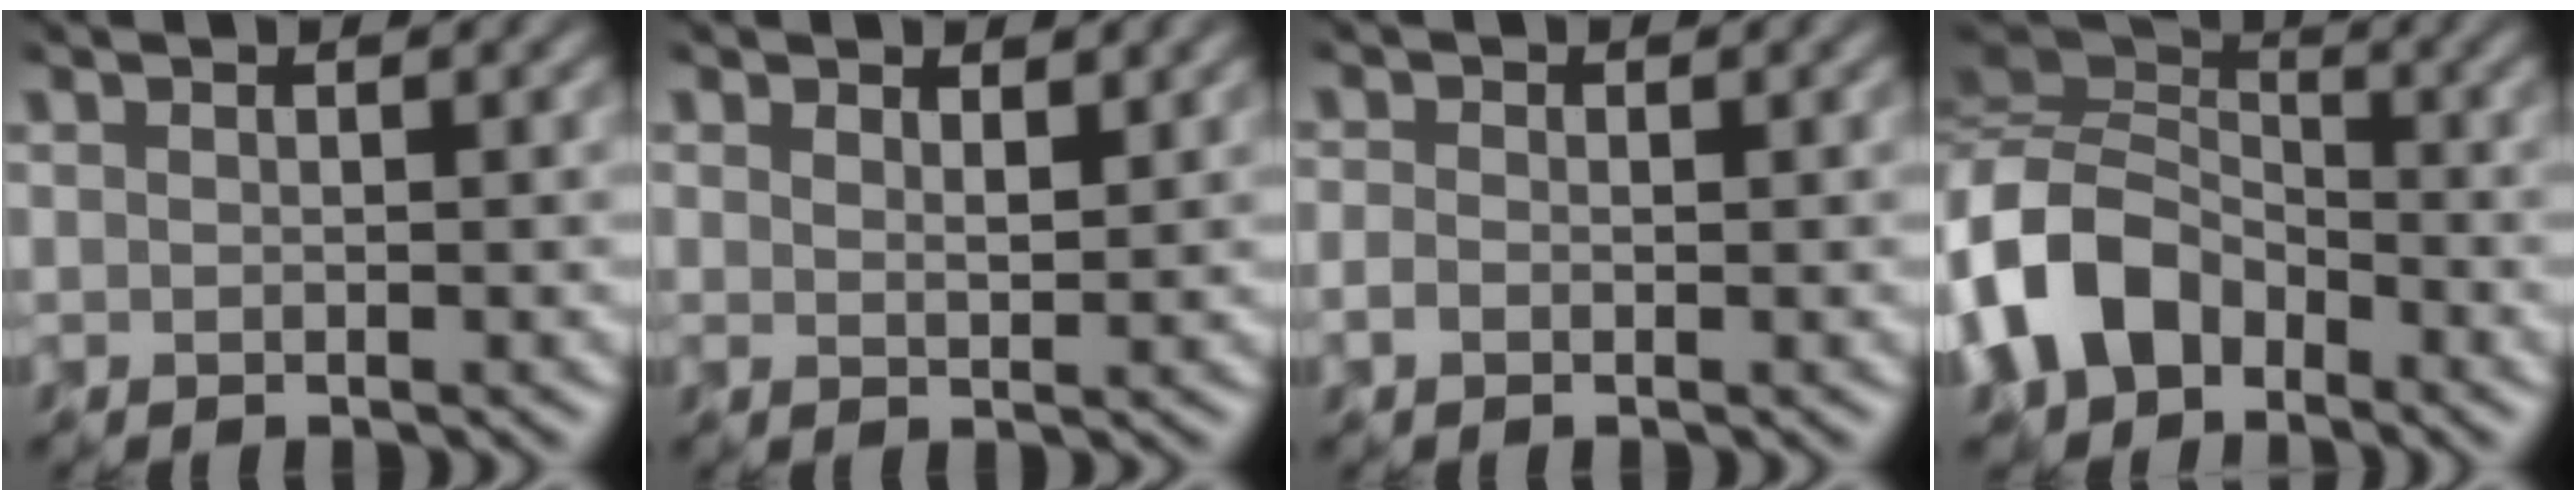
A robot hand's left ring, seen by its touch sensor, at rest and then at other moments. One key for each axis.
{"total": 0.6, "fx": 0.6, "fy": -0.1, "fz": 0.0, "tx": -0.005, "ty": 0.000, "tz": 0.020}
{"total": 1.1, "fx": -1.0, "fy": 0.0, "fz": -0.3, "tx": -0.003, "ty": -0.001, "tz": -0.009}
{"total": 8.1, "fx": -4.5, "fy": 5.6, "fz": 3.7, "tx": -0.091, "ty": 0.004, "tz": -0.096}